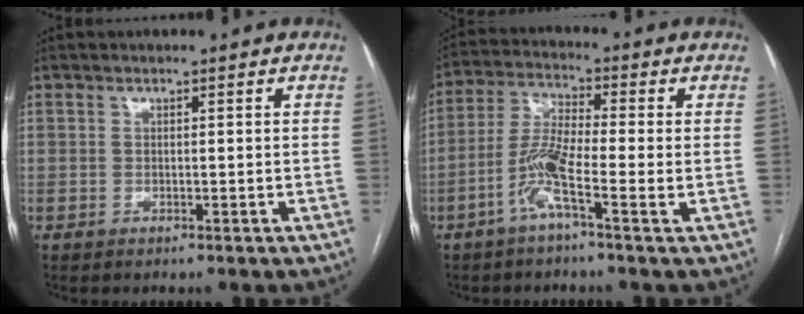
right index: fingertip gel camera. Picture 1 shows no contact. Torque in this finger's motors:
{"motor_torque": [0.19, -0.26, 0.26, 0.13]}